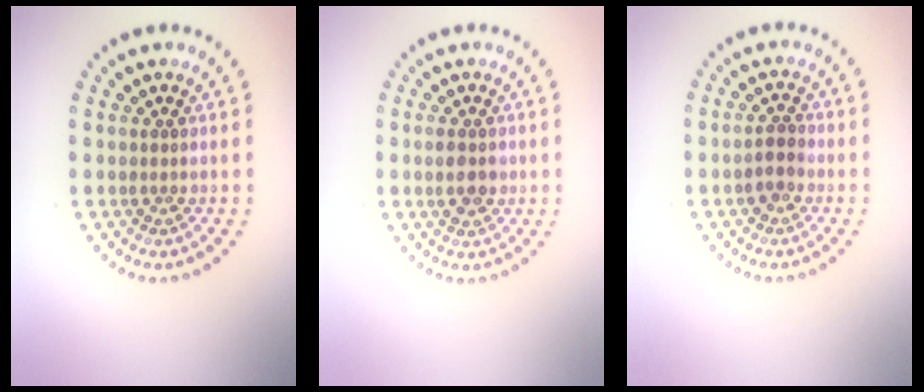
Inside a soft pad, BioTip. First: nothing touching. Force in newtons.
{"total": 2.1, "press": 2.1, "slide": 0.2}
{"total": 1.4, "press": 1.3, "slide": 0.6}